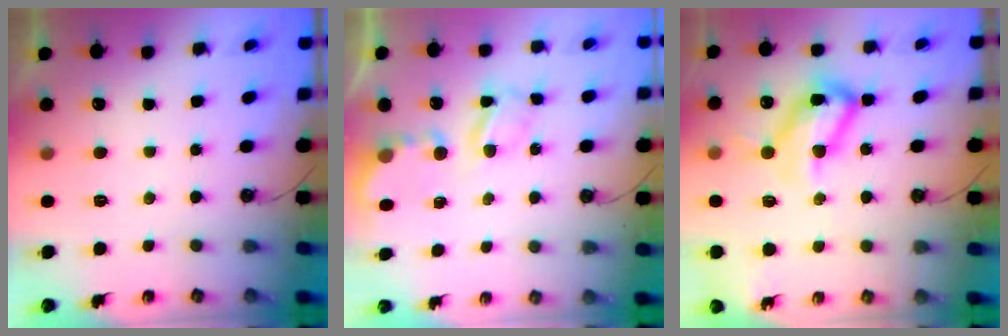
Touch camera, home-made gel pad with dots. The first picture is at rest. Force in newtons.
{"total": 5.8, "press": 5.8, "slide": 0.3}
{"total": 20.0, "press": 19.9, "slide": 2.3}